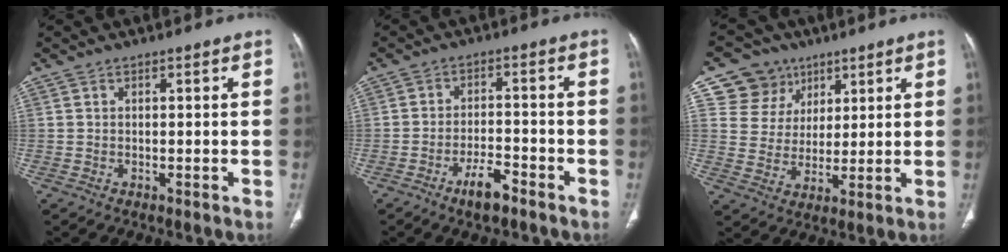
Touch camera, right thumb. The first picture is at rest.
{"total": 5.6, "force": [-3.9, 1.8, 3.6], "torque": [-0.060, 0.024, -0.065]}
{"total": 9.7, "force": [5.1, 8.1, 1.5], "torque": [0.010, -0.026, 0.096]}